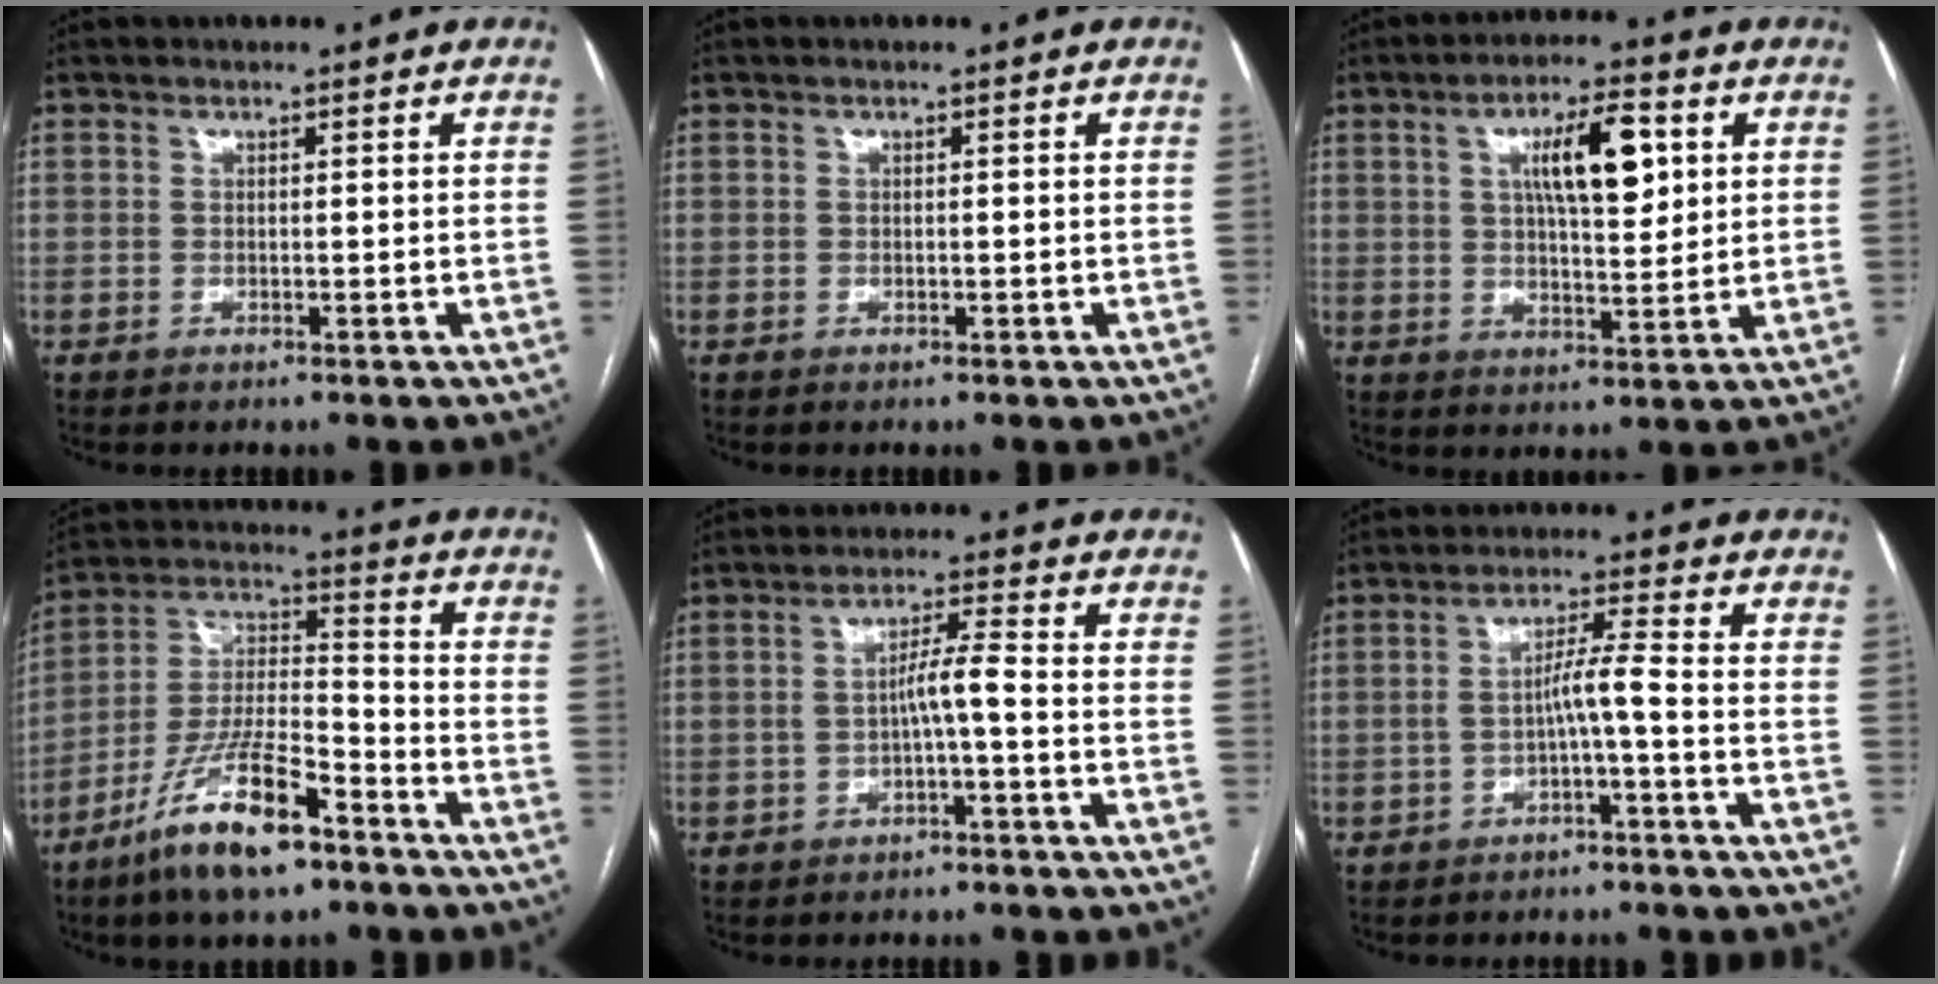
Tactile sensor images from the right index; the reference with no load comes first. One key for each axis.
{"total": 0.0}
{"total": 9.9, "fx": 3.1, "fy": 2.8, "fz": 8.9, "tx": -0.150, "ty": 0.012, "tz": 0.052}
{"total": 14.9, "fx": -9.5, "fy": 3.5, "fz": 11.0, "tx": -0.220, "ty": -0.009, "tz": -0.173}
{"total": 4.0, "fx": -1.1, "fy": 0.0, "fz": 3.9, "tx": -0.067, "ty": 0.016, "tz": -0.016}
{"total": 4.3, "fx": -1.6, "fy": -0.4, "fz": 4.0, "tx": -0.071, "ty": 0.018, "tz": -0.026}